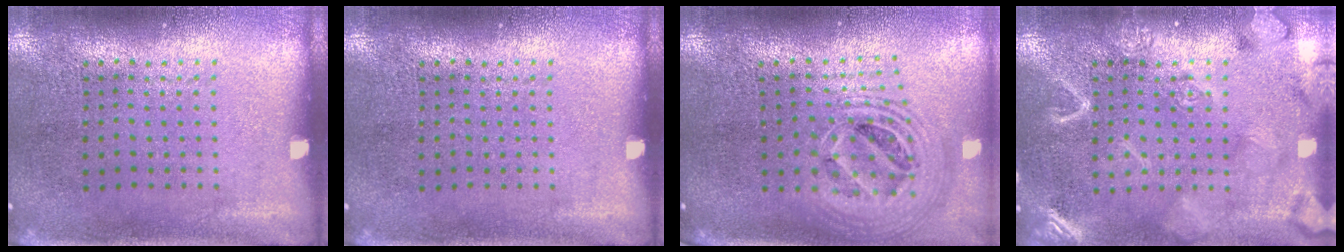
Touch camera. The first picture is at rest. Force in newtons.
{"total": 0.0}
{"total": 2.3, "press": 1.8, "slide": 1.5}
{"total": 4.0, "press": 4.0, "slide": 0.5}